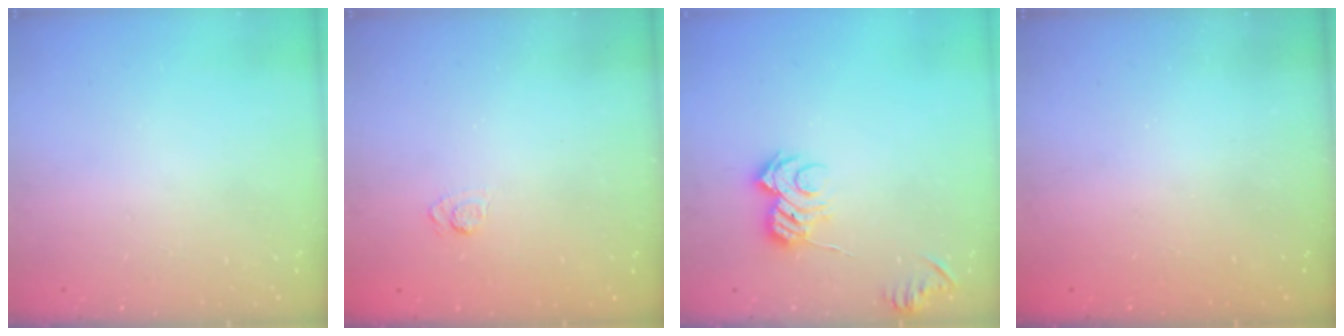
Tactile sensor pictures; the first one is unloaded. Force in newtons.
{"total": 2.7, "press": 2.3, "slide": 1.4}
{"total": 8.2, "press": 8.2, "slide": 0.9}
{"total": 2.6, "press": 2.5, "slide": 0.8}